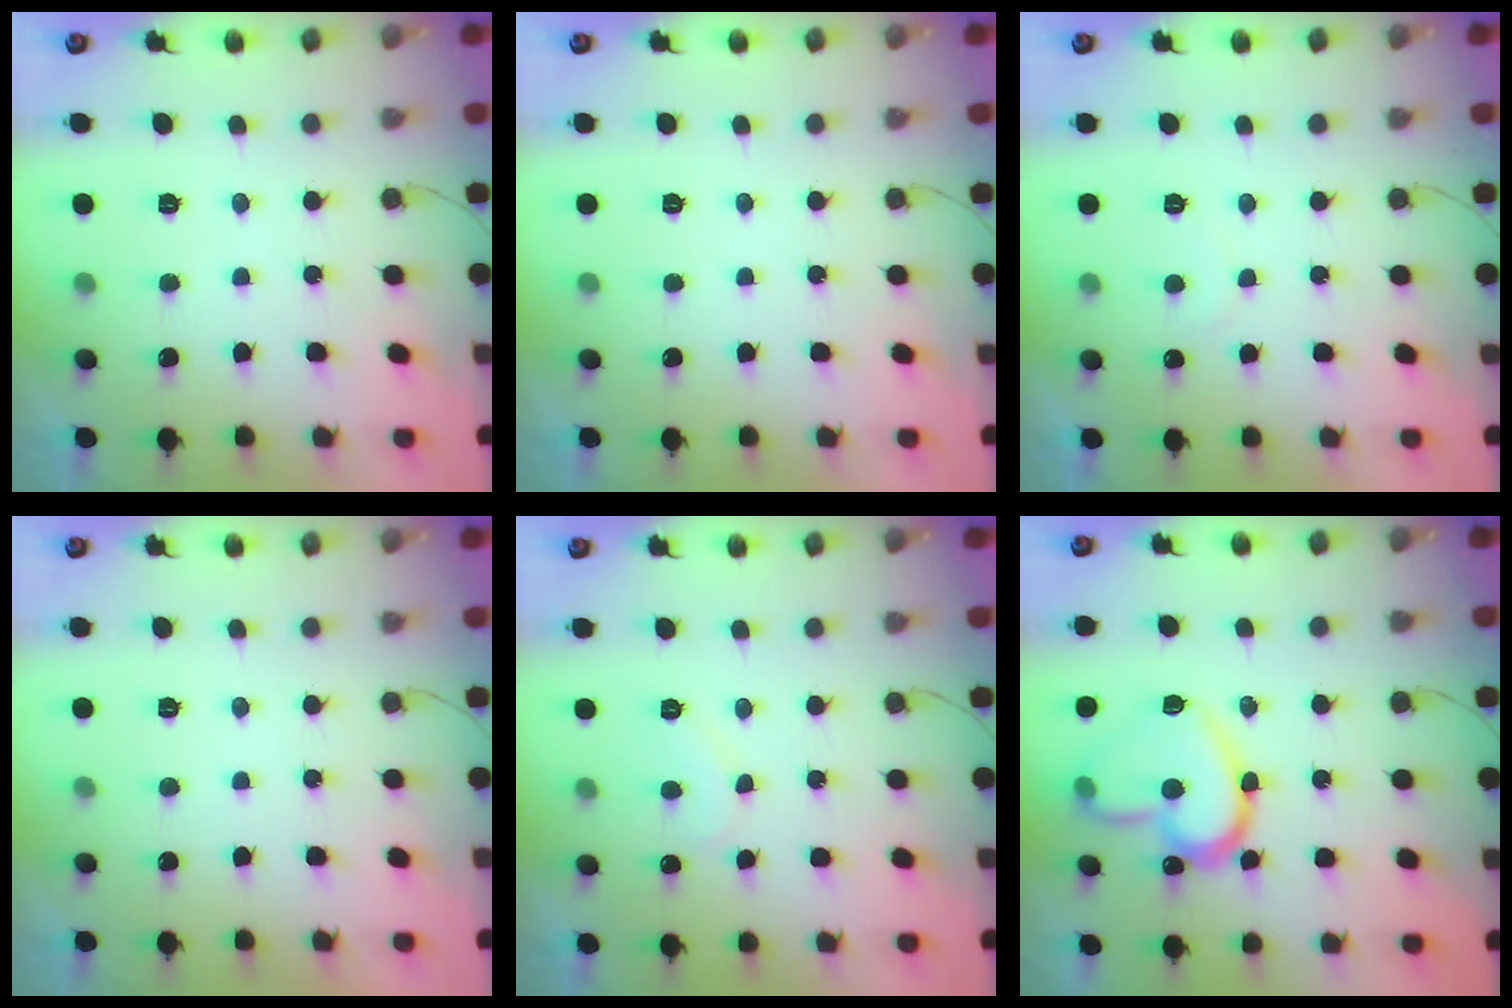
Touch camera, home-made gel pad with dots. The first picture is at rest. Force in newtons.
{"total": 0.0}
{"total": 4.8, "press": 4.8, "slide": 0.2}
{"total": 1.8, "press": 1.8, "slide": 0.1}
{"total": 6.5, "press": 6.5, "slide": 0.4}
{"total": 19.4, "press": 19.3, "slide": 1.7}